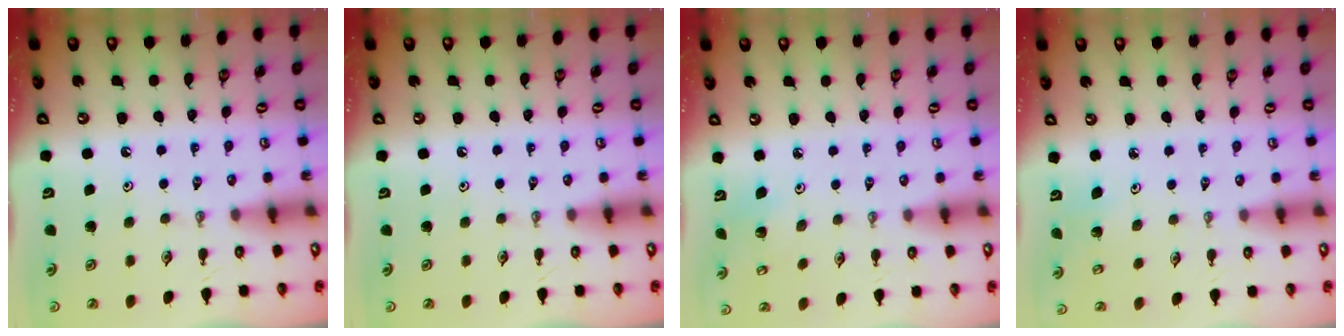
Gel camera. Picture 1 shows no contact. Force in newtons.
{"total": 0.0}
{"total": 3.1, "press": 3.1, "slide": 0.2}
{"total": 3.0, "press": 2.8, "slide": 1.1}